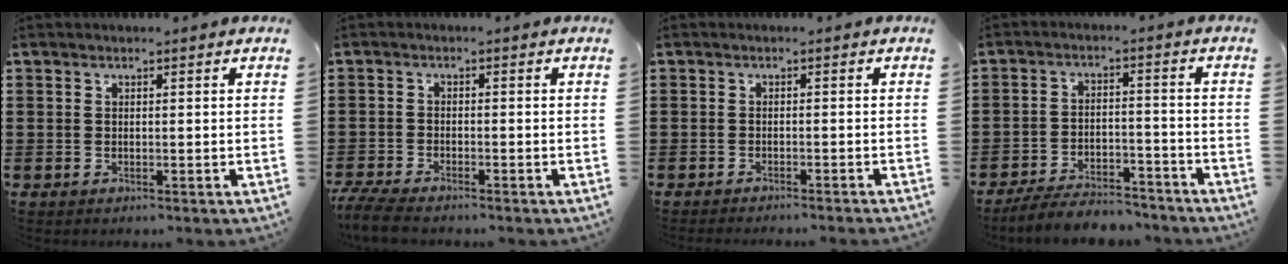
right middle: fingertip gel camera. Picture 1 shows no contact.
{"total": 3.6, "force": [-3.3, 0.2, 1.4], "torque": [-0.044, -0.009, -0.071]}
{"total": 1.2, "force": [-1.1, -0.3, 0.2], "torque": [-0.004, 0.001, -0.022]}
{"total": 6.0, "force": [-5.7, 1.0, 1.5], "torque": [-0.026, 0.009, -0.111]}